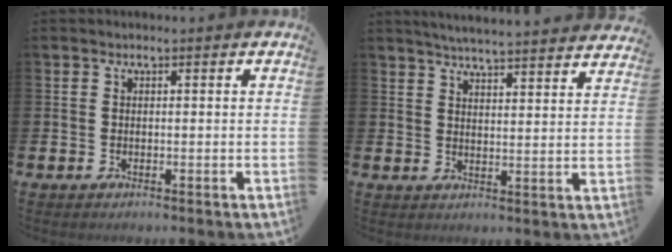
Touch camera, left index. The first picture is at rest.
{"total": 5.1, "force": [5.1, -0.3, 0.7], "torque": [-0.021, -0.035, 0.088]}